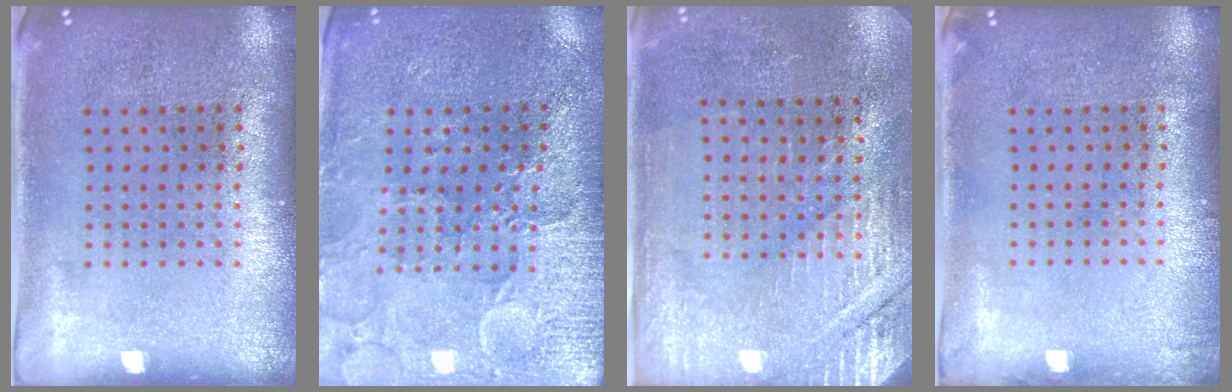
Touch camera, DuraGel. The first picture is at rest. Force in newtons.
{"total": 3.2, "press": 3.2, "slide": 0.3}
{"total": 2.8, "press": 2.8, "slide": 0.5}
{"total": 0.6, "press": 0.6, "slide": 0.1}